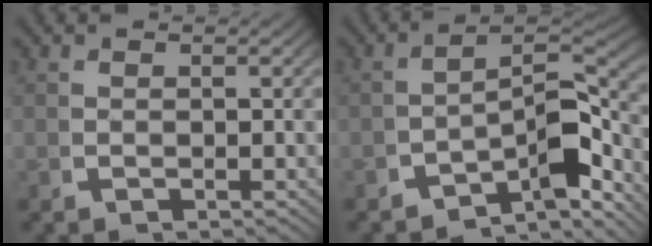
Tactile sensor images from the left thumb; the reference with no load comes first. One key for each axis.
{"total": 8.2, "fx": -2.7, "fy": 4.3, "fz": 6.4, "tx": -0.089, "ty": -0.025, "tz": -0.037}